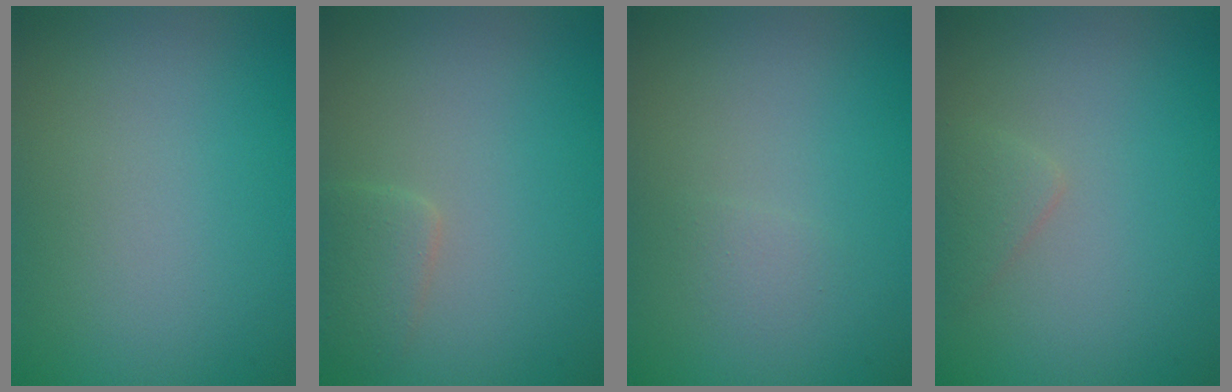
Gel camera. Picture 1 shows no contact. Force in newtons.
{"total": 1.7, "press": 1.7, "slide": 0.1}
{"total": 0.7, "press": 0.7, "slide": 0.0}
{"total": 1.2, "press": 1.2, "slide": 0.1}